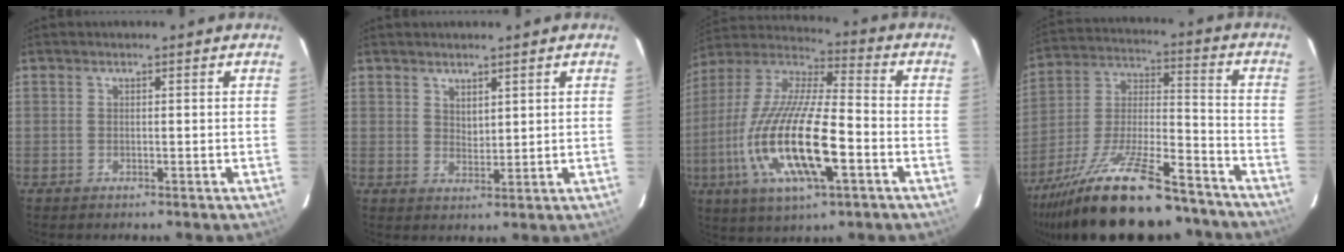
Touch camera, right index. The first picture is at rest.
{"total": 2.7, "force": [2.1, 1.3, 1.2], "torque": [-0.016, -0.002, 0.038]}
{"total": 21.7, "force": [-6.7, 5.8, 19.8], "torque": [-0.399, -0.028, -0.128]}
{"total": 26.8, "force": [-20.5, 7.3, 15.7], "torque": [-0.291, -0.026, -0.313]}